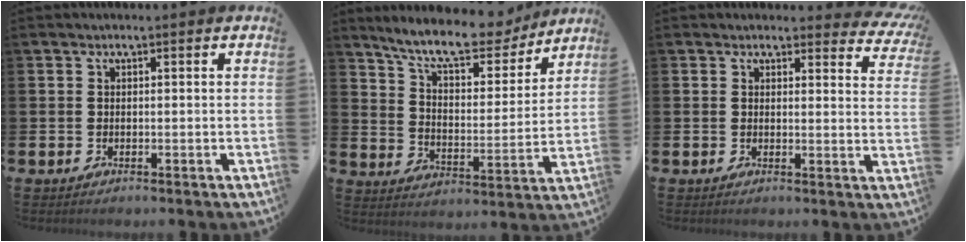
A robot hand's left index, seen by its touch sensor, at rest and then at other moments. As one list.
[{"total": 10.8, "force": [9.6, 2.6, 4.2], "torque": [-0.110, -0.060, 0.167]}, {"total": 2.4, "force": [2.2, 0.9, 0.3], "torque": [0.009, -0.017, 0.033]}]